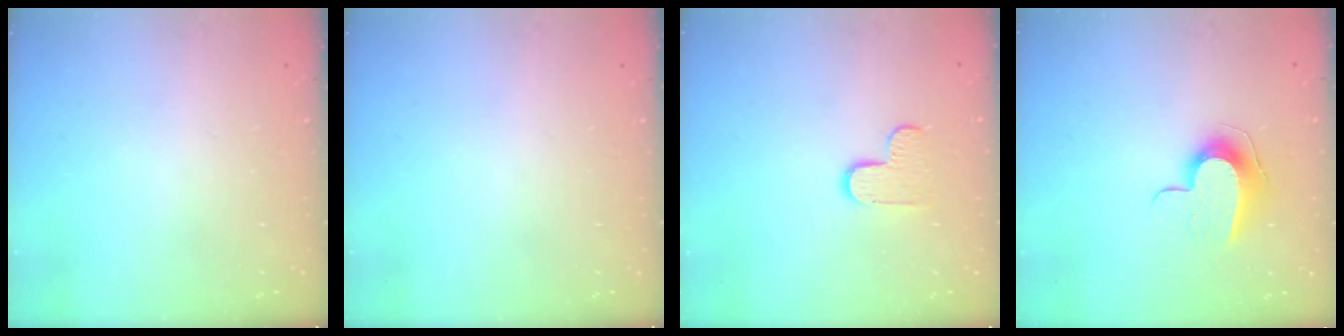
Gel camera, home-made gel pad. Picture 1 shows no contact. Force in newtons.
{"total": 0.0}
{"total": 7.5, "press": 7.5, "slide": 0.4}
{"total": 9.3, "press": 9.3, "slide": 0.3}